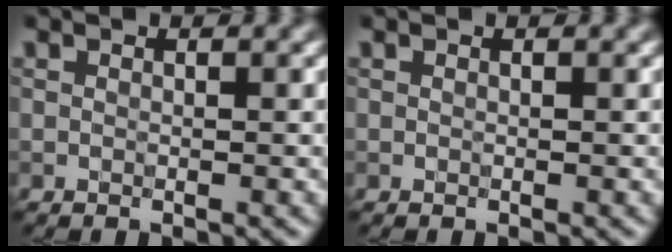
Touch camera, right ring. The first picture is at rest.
{"total": 0.0}